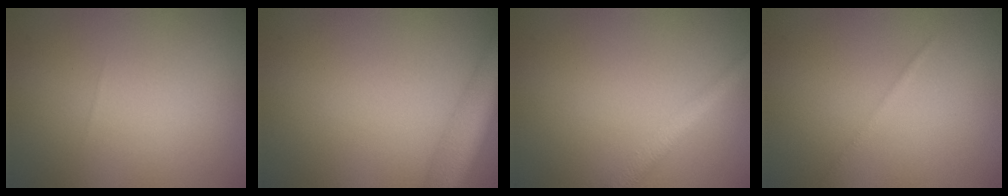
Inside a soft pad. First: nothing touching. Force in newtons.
{"total": 7.2, "press": 7.2, "slide": 0.4}
{"total": 2.5, "press": 2.5, "slide": 0.1}
{"total": 0.6, "press": 0.6, "slide": 0.0}